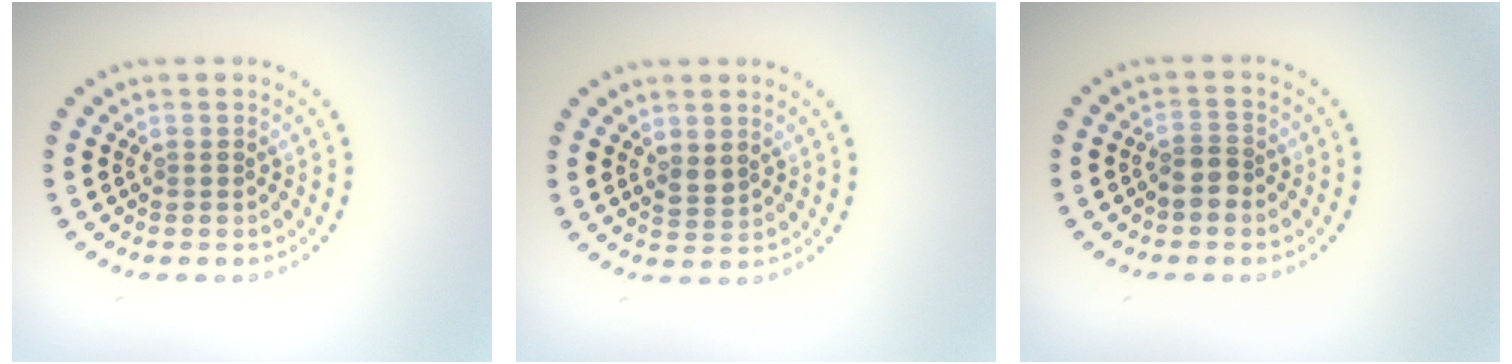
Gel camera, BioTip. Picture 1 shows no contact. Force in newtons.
{"total": 1.2, "press": 1.2, "slide": 0.5}
{"total": 2.0, "press": 1.7, "slide": 1.1}